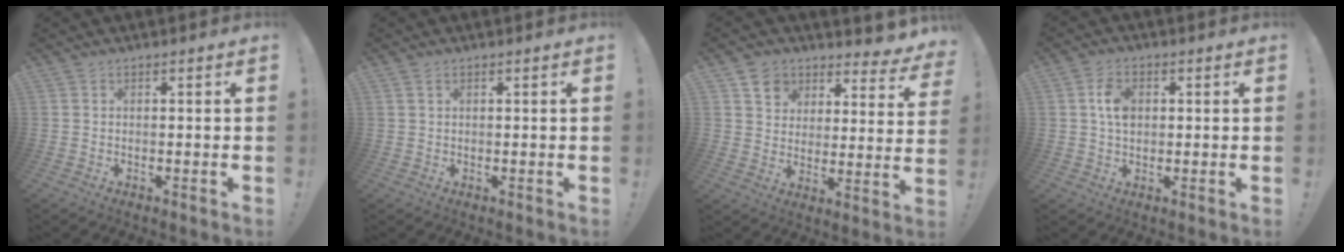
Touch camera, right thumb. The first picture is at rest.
{"total": 0.8, "force": [0.5, 0.5, 0.4], "torque": [-0.011, 0.003, 0.010]}
{"total": 7.3, "force": [4.7, 5.0, 2.4], "torque": [-0.035, -0.045, 0.090]}
{"total": 6.6, "force": [1.0, 4.6, 4.6], "torque": [-0.072, 0.002, 0.017]}